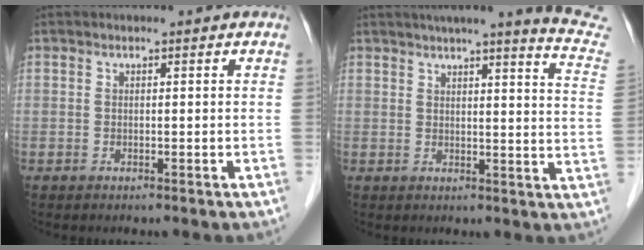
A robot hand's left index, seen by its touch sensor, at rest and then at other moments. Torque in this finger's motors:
{"motor_torque": [0.60, -0.74, 0.19, 0.01]}